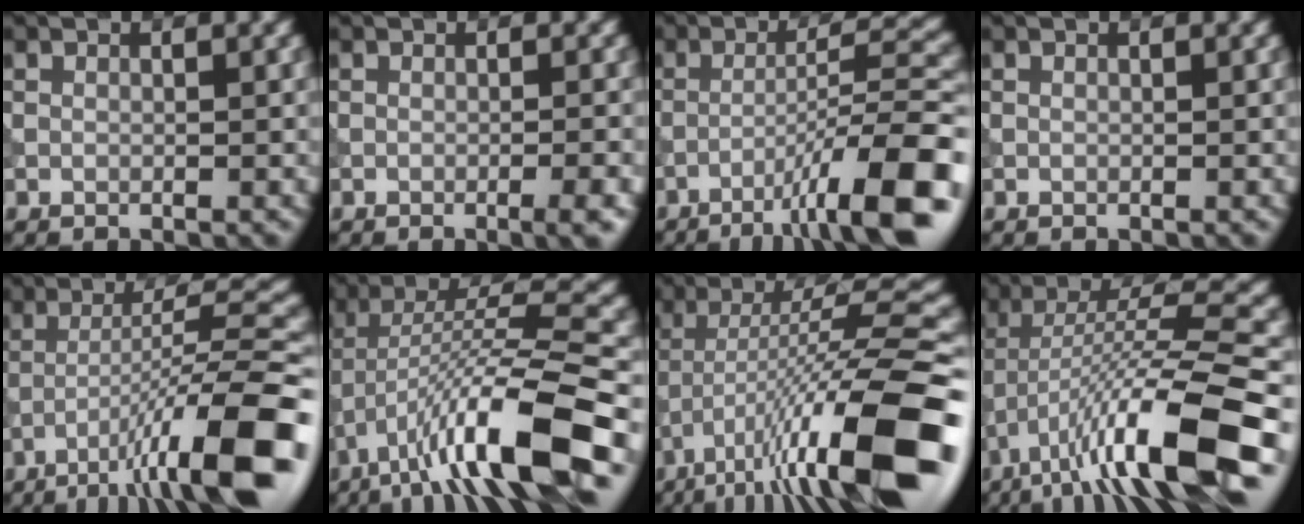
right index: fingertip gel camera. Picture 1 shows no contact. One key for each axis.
{"total": 2.5, "fx": -1.1, "fy": 0.6, "fz": 2.2, "tx": -0.024, "ty": 0.004, "tz": -0.019}
{"total": 11.0, "fx": -6.3, "fy": 1.5, "fz": 8.9, "tx": -0.117, "ty": 0.024, "tz": -0.098}
{"total": 0.0}
{"total": 12.1, "fx": -6.8, "fy": 1.5, "fz": 10.0, "tx": -0.141, "ty": 0.022, "tz": -0.109}
{"total": 11.6, "fx": -5.9, "fy": 2.4, "fz": 9.7, "tx": -0.166, "ty": 0.015, "tz": -0.103}
{"total": 14.4, "fx": -7.0, "fy": 2.8, "fz": 12.2, "tx": -0.204, "ty": 0.011, "tz": -0.107}
{"total": 11.8, "fx": -5.8, "fy": 2.4, "fz": 10.0, "tx": -0.173, "ty": 0.015, "tz": -0.100}